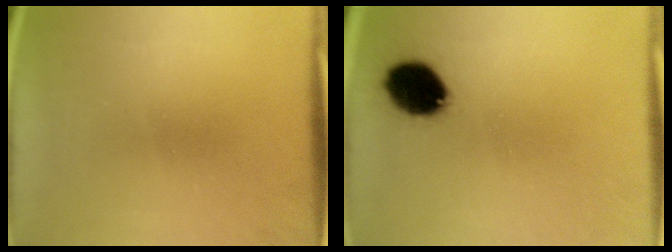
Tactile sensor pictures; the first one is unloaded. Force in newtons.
{"total": 10.9}